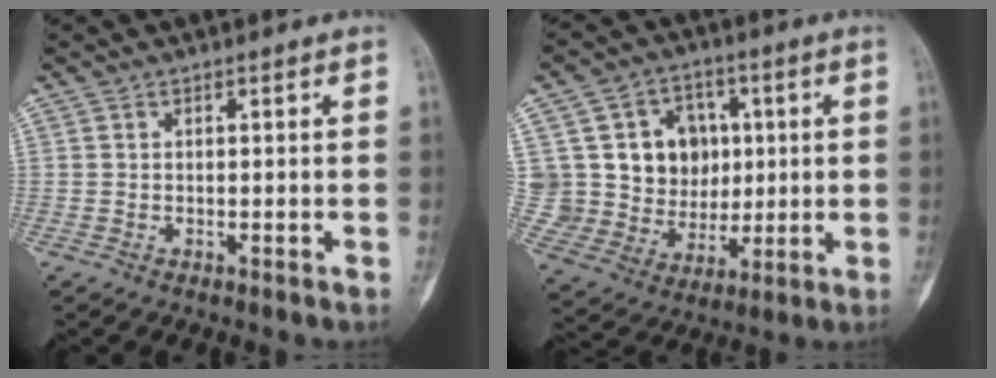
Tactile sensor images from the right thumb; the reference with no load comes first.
{"total": 16.2, "force": [3.1, 14.1, 7.3], "torque": [-0.071, 0.011, 0.076]}